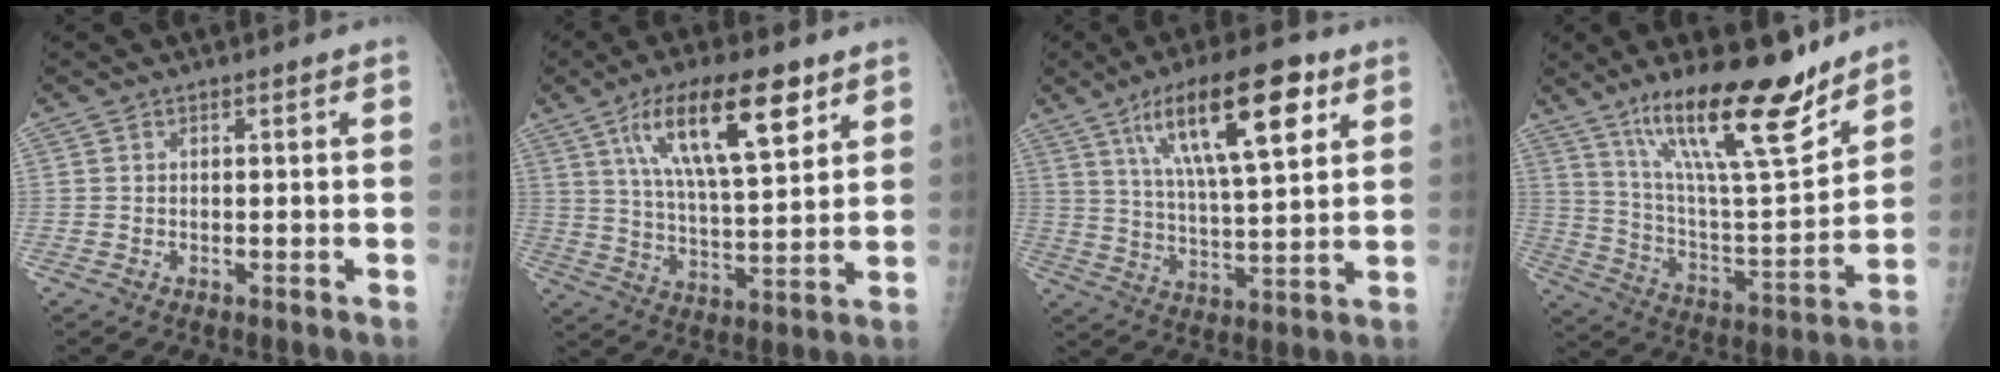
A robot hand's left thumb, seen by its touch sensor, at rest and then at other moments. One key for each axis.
{"total": 17.2, "fx": 8.8, "fy": 5.8, "fz": 13.7, "tx": -0.208, "ty": -0.031, "tz": 0.154}
{"total": 18.2, "fx": 8.8, "fy": 5.6, "fz": 14.9, "tx": -0.223, "ty": -0.026, "tz": 0.149}
{"total": 22.1, "fx": 15.3, "fy": 5.1, "fz": 15.1, "tx": -0.224, "ty": -0.083, "tz": 0.265}